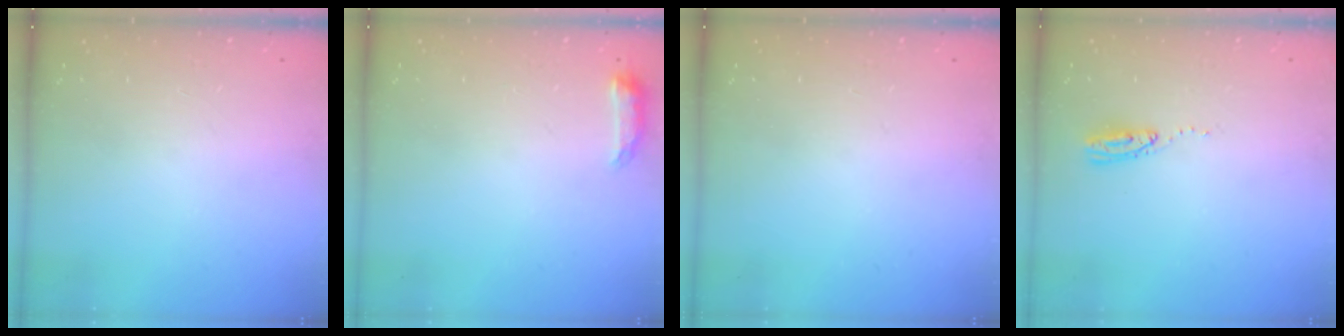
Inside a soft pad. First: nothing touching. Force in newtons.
{"total": 6.5, "press": 6.4, "slide": 1.0}
{"total": 0.0}
{"total": 5.0, "press": 5.0, "slide": 0.5}